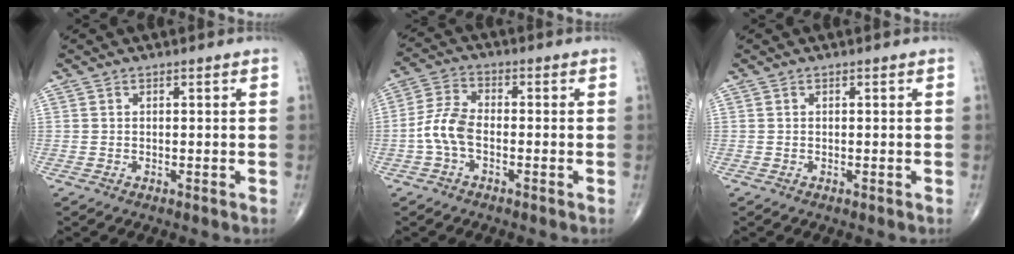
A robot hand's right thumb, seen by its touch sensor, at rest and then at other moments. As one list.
[{"total": 6.4, "force": [-1.8, 3.4, 5.1], "torque": [-0.113, 0.022, -0.043]}, {"total": 0.0}]